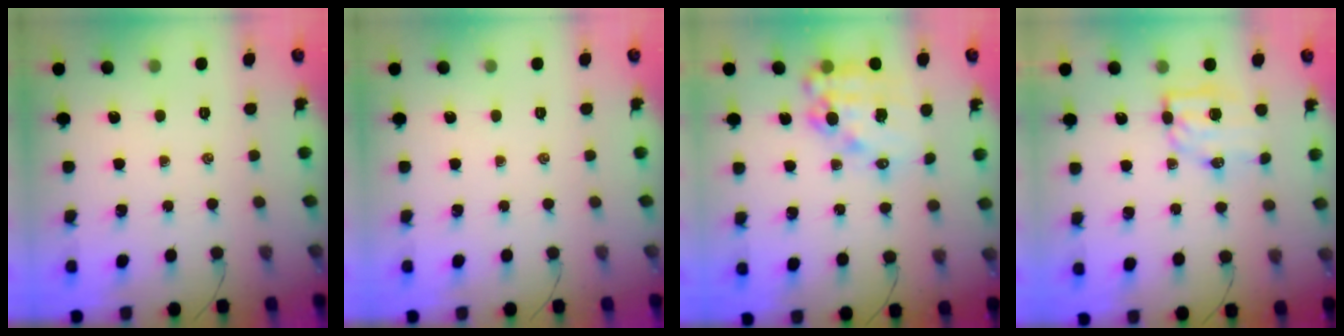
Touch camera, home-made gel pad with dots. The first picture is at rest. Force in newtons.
{"total": 0.0}
{"total": 13.5, "press": 13.2, "slide": 3.0}
{"total": 7.9, "press": 7.8, "slide": 1.4}